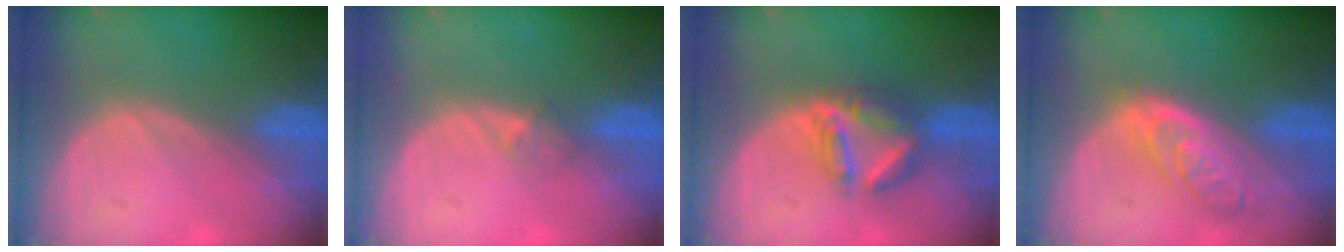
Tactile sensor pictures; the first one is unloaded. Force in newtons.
{"total": 1.5, "press": 1.2, "slide": 1.0}
{"total": 5.9, "press": 5.8, "slide": 1.4}
{"total": 6.3, "press": 5.7, "slide": 2.8}